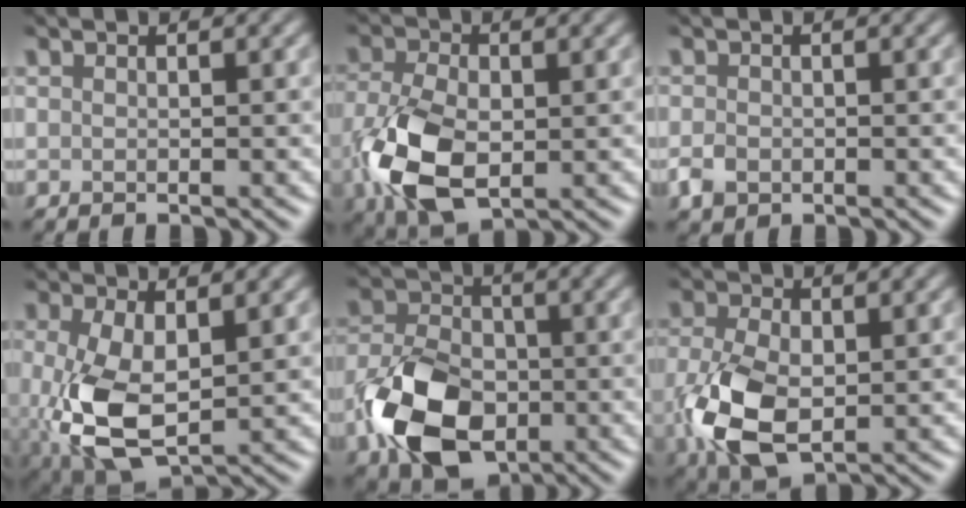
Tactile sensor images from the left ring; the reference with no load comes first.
{"total": 7.6, "force": [-1.7, 4.7, 5.8], "torque": [-0.140, -0.015, -0.035]}
{"total": 1.6, "force": [-0.6, 1.2, 0.9], "torque": [-0.016, -0.005, -0.015]}
{"total": 7.9, "force": [-0.4, 4.2, 6.7], "torque": [-0.160, -0.018, 0.002]}
{"total": 9.2, "force": [-3.4, 6.2, 5.9], "torque": [-0.129, -0.010, -0.074]}
{"total": 7.0, "force": [-1.1, 4.4, 5.4], "torque": [-0.132, -0.017, -0.016]}